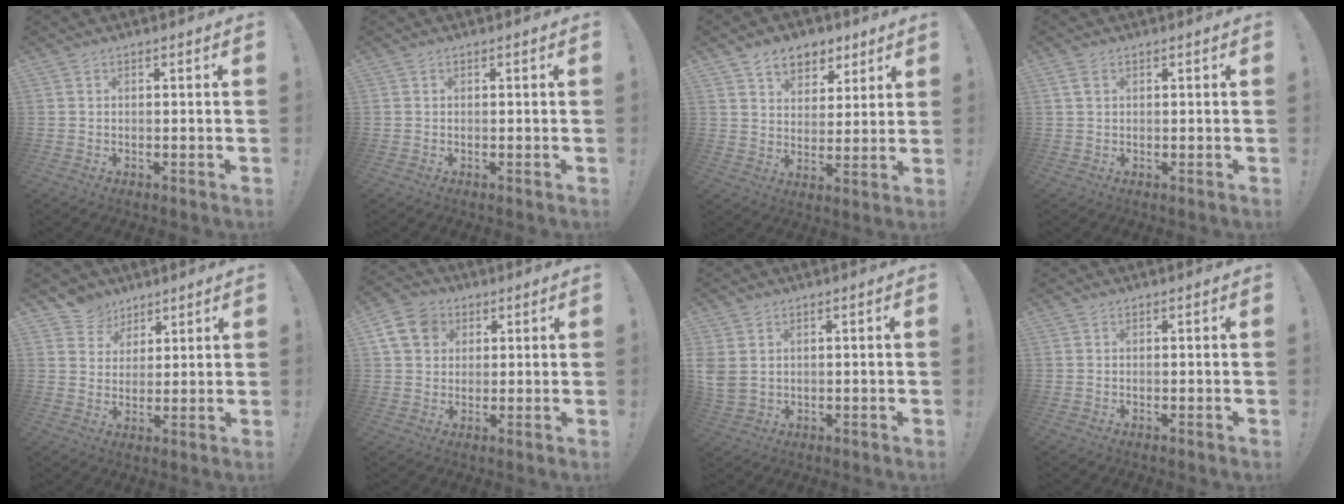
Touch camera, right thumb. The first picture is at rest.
{"total": 0.0}
{"total": 9.1, "force": [5.9, 6.2, 3.3], "torque": [-0.041, -0.037, 0.111]}
{"total": 2.1, "force": [0.9, 1.2, 1.5], "torque": [-0.023, 0.001, 0.016]}
{"total": 6.5, "force": [4.2, 5.0, 0.4], "torque": [-0.010, -0.036, 0.084]}
{"total": 10.6, "force": [3.8, 8.7, 4.6], "torque": [-0.083, -0.007, 0.079]}
{"total": 5.1, "force": [1.7, 3.7, 3.0], "torque": [-0.063, -0.005, 0.034]}
{"total": 0.0}